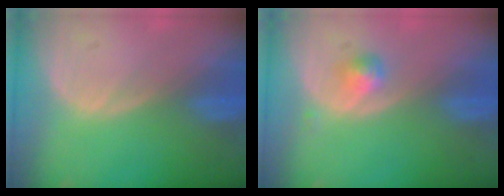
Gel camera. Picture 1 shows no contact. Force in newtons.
{"total": 2.0, "press": 2.0, "slide": 0.2}